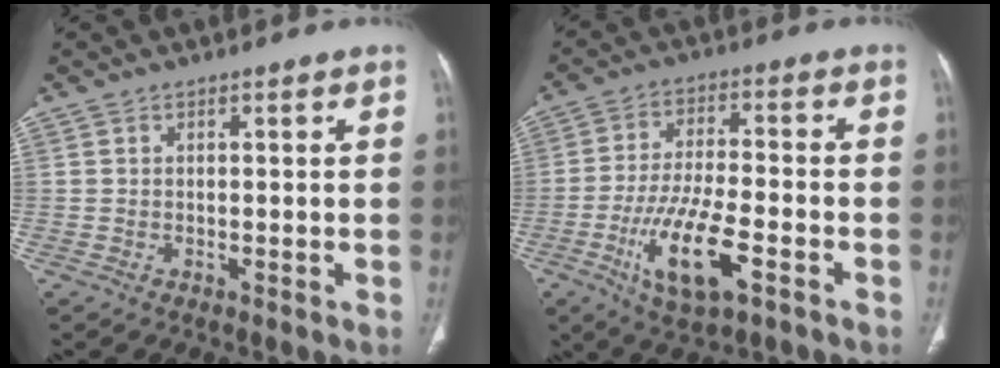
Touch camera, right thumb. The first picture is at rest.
{"total": 14.3, "force": [-6.1, 4.9, 11.9], "torque": [-0.225, 0.018, -0.105]}